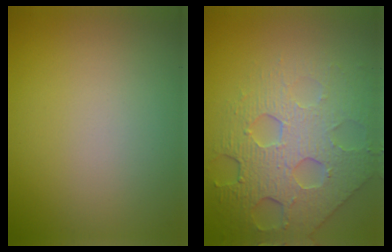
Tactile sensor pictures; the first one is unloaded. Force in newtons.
{"total": 8.1, "press": 5.5, "slide": 6.0}